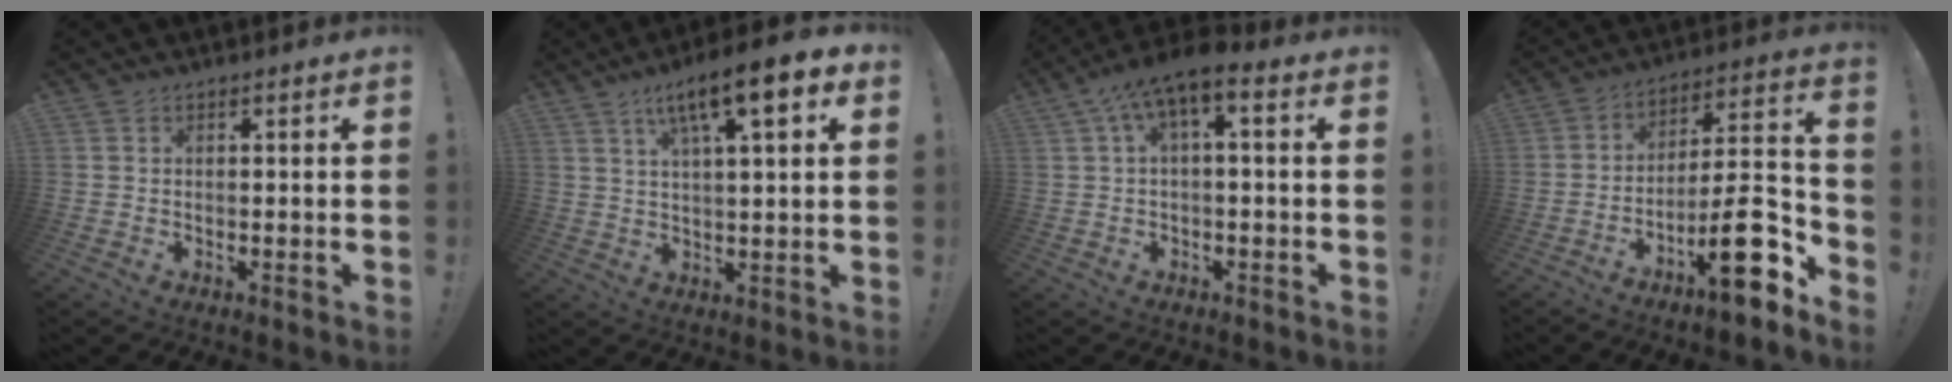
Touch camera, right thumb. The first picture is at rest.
{"total": 11.4, "force": [5.7, 2.3, 9.6], "torque": [-0.148, -0.025, 0.088]}
{"total": 7.1, "force": [1.8, 1.9, 6.6], "torque": [-0.108, -0.010, 0.036]}
{"total": 17.8, "force": [-9.7, 4.2, 14.3], "torque": [-0.206, 0.055, -0.156]}